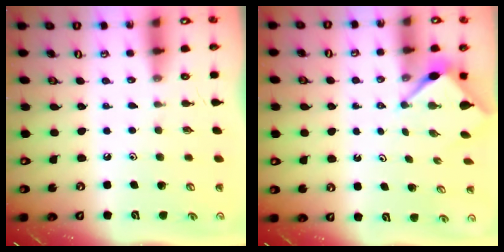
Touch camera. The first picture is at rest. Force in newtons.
{"total": 2.9, "press": 2.9, "slide": 0.3}